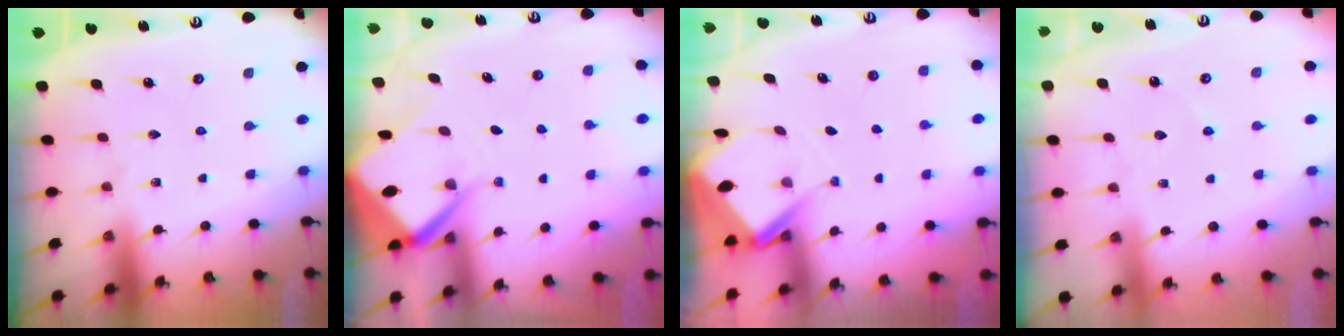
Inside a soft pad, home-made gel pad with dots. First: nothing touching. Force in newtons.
{"total": 7.6, "press": 7.5, "slide": 0.5}
{"total": 4.2, "press": 4.2, "slide": 0.4}
{"total": 2.0, "press": 2.0, "slide": 0.2}